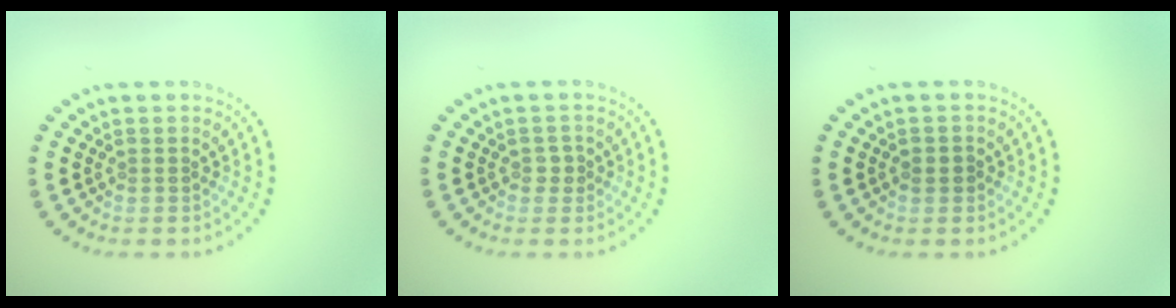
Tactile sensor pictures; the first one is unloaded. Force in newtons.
{"total": 0.8, "press": 0.8, "slide": 0.2}
{"total": 1.2, "press": 1.1, "slide": 0.4}